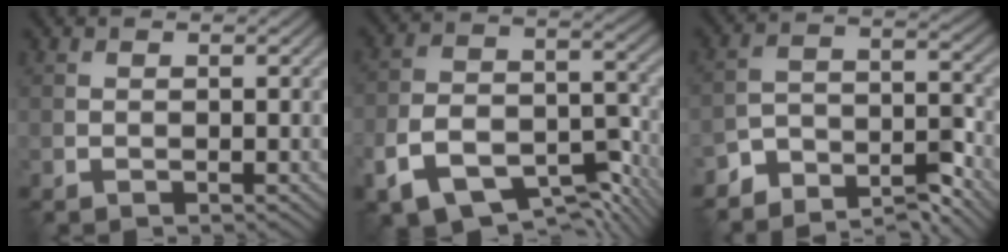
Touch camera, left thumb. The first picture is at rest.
{"total": 12.4, "force": [-7.6, 6.3, 7.5], "torque": [-0.148, -0.014, -0.130]}
{"total": 7.4, "force": [-6.5, 2.6, 2.4], "torque": [-0.037, 0.000, -0.128]}